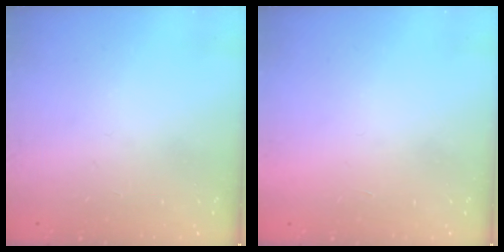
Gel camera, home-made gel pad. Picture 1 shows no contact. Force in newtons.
{"total": 1.6, "press": 1.6, "slide": 0.1}